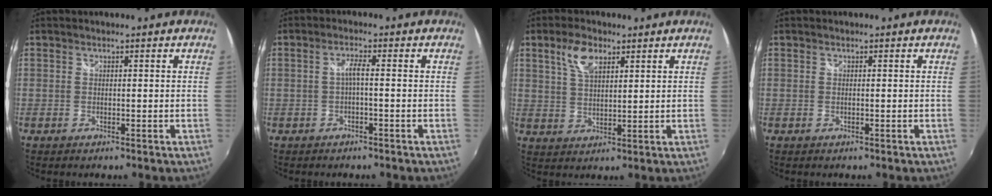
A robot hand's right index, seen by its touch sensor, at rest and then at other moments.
{"total": 2.0, "force": [-0.6, 0.0, 1.9], "torque": [-0.036, 0.003, -0.012]}
{"total": 5.9, "force": [3.2, 2.8, 4.1], "torque": [-0.078, 0.010, 0.060]}
{"total": 0.0}